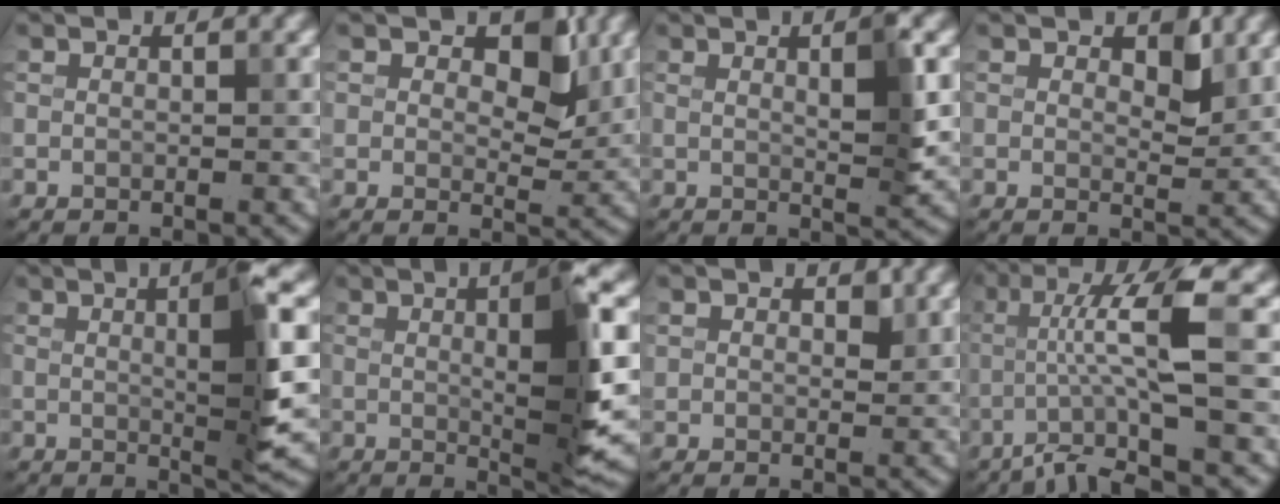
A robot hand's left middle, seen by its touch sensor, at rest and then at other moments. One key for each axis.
{"total": 4.4, "fx": 1.6, "fy": 2.8, "fz": 3.0, "tx": -0.041, "ty": -0.005, "tz": 0.018}
{"total": 3.6, "fx": 1.0, "fy": 0.6, "fz": 3.4, "tx": -0.044, "ty": -0.004, "tz": 0.015}
{"total": 1.8, "fx": 1.0, "fy": 0.9, "fz": 1.3, "tx": -0.019, "ty": -0.005, "tz": 0.014}
{"total": 6.4, "fx": 1.1, "fy": 0.8, "fz": 6.2, "tx": -0.088, "ty": 0.004, "tz": 0.019}
{"total": 8.3, "fx": 1.2, "fy": 1.3, "fz": 8.1, "tx": -0.112, "ty": -0.001, "tz": 0.023}
{"total": 1.4, "fx": 0.7, "fy": 1.2, "fz": 0.3, "tx": -0.008, "ty": -0.002, "tz": 0.011}
{"total": 5.8, "fx": -1.7, "fy": 0.0, "fz": 5.5, "tx": -0.106, "ty": 0.011, "tz": -0.034}